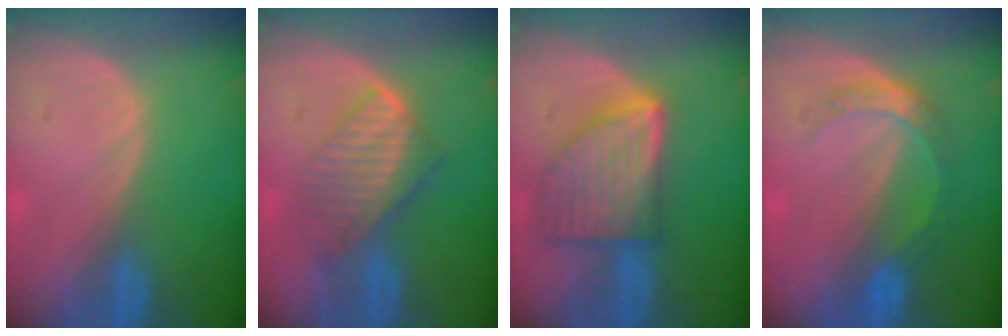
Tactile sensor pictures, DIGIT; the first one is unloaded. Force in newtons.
{"total": 6.7, "press": 6.3, "slide": 2.3}
{"total": 8.8, "press": 8.8, "slide": 0.6}
{"total": 5.1, "press": 4.6, "slide": 2.2}